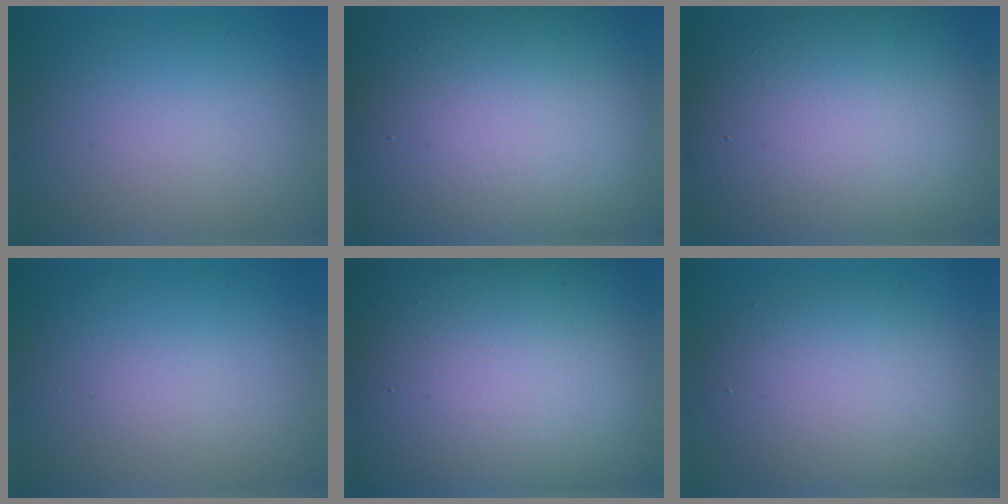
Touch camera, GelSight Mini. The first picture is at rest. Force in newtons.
{"total": 23.0, "press": 23.0, "slide": 1.7}
{"total": 17.7, "press": 17.7, "slide": 0.9}
{"total": 0.0}
{"total": 24.8, "press": 24.8, "slide": 1.1}
{"total": 5.3, "press": 5.3, "slide": 0.3}